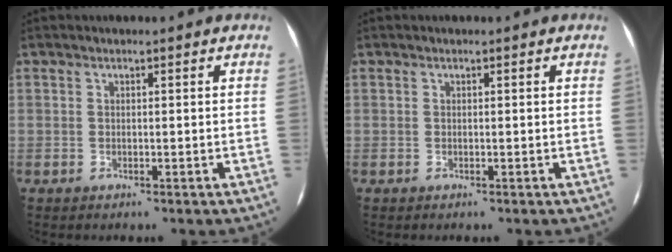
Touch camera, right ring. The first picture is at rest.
{"total": 0.0}